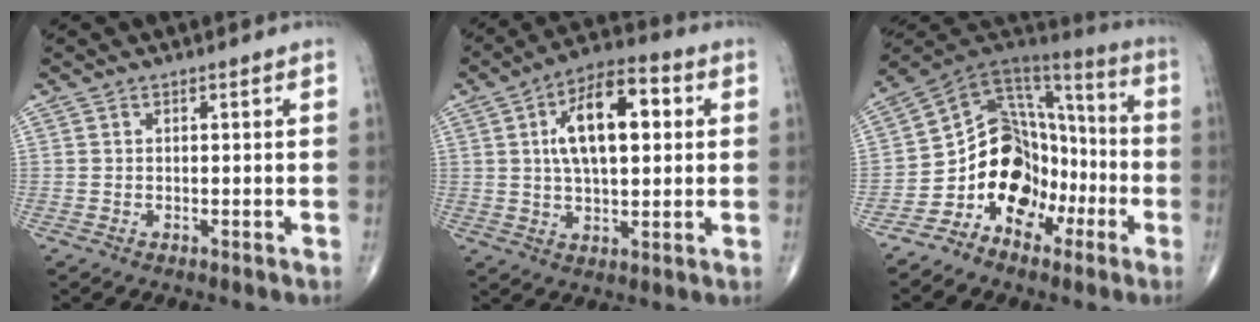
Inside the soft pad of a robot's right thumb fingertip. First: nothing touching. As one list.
[{"total": 14.9, "force": [3.2, 7.1, 12.7], "torque": [-0.196, 0.013, 0.047]}, {"total": 15.7, "force": [-7.0, 11.7, 7.7], "torque": [-0.075, 0.102, -0.129]}]